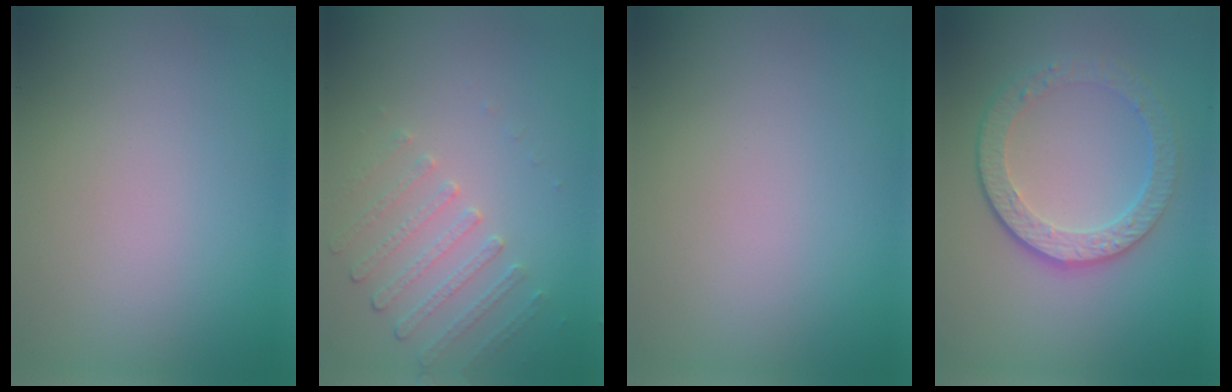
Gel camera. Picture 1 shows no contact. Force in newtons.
{"total": 1.9, "press": 1.5, "slide": 1.2}
{"total": 0.0}
{"total": 4.8, "press": 3.4, "slide": 3.4}